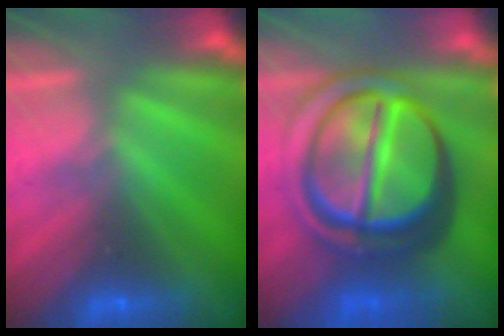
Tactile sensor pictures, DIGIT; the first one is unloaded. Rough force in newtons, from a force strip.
{"total": 7.0}